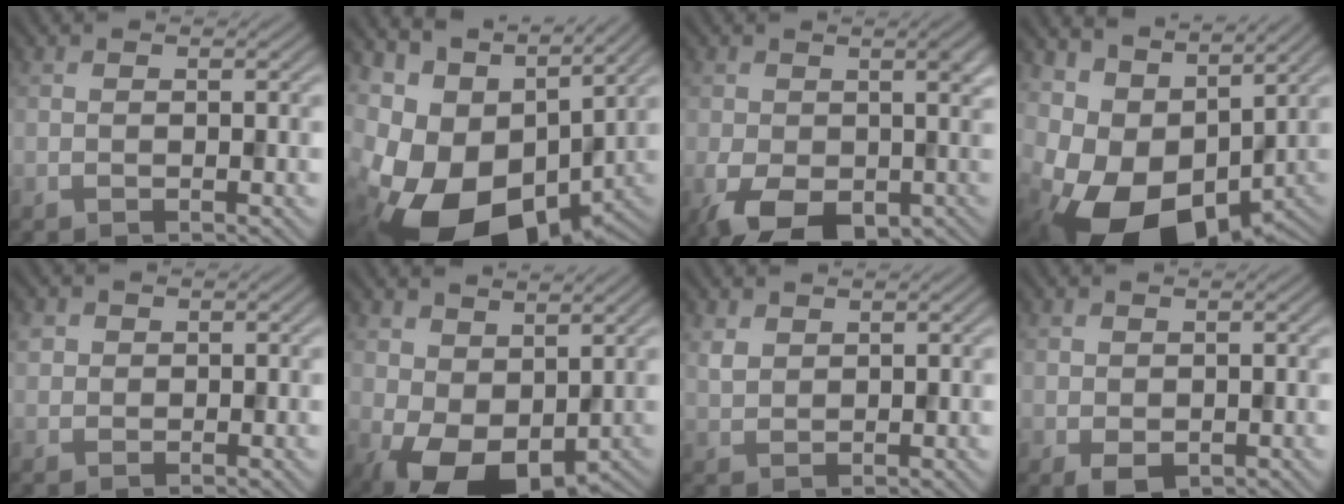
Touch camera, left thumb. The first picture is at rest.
{"total": 18.0, "force": [-4.3, 11.7, 12.9], "torque": [-0.256, -0.040, -0.042]}
{"total": 10.5, "force": [-2.8, 5.9, 8.2], "torque": [-0.133, -0.037, -0.027]}
{"total": 13.6, "force": [-0.6, 9.4, 9.9], "torque": [-0.184, -0.035, 0.029]}
{"total": 1.8, "force": [0.7, 1.6, 0.5], "torque": [-0.015, -0.001, 0.013]}
{"total": 9.7, "force": [0.5, 6.1, 7.5], "torque": [-0.138, -0.022, 0.024]}
{"total": 2.2, "force": [1.6, 1.2, 1.0], "torque": [-0.027, -0.001, 0.038]}
{"total": 1.8, "force": [0.1, 1.4, 1.1], "torque": [-0.025, -0.005, 0.009]}